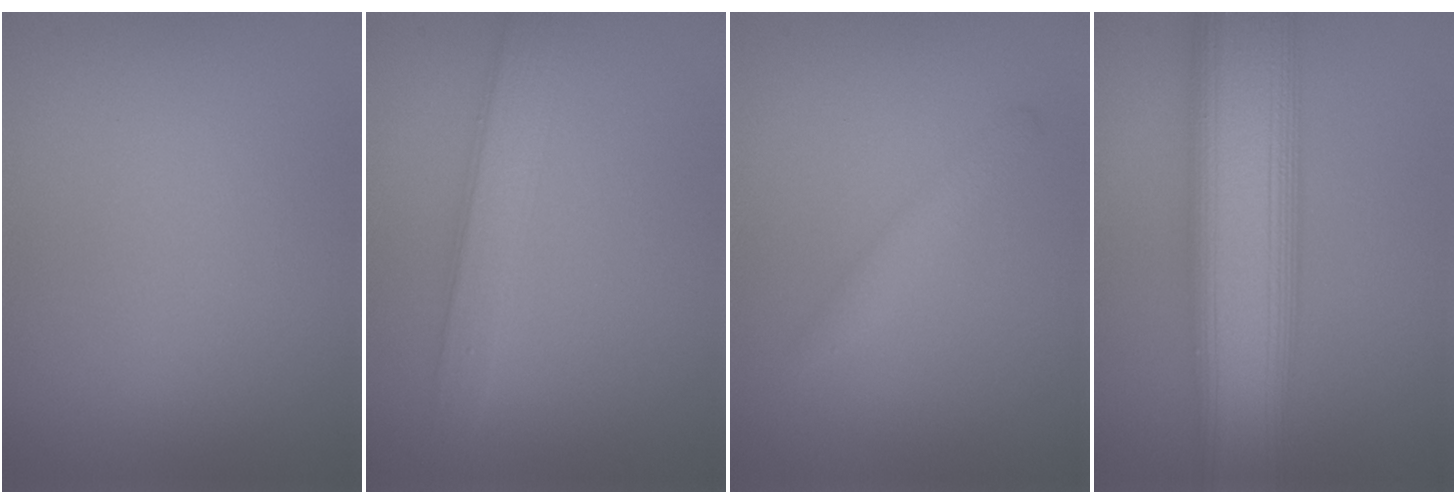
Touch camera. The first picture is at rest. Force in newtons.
{"total": 3.0, "press": 3.0, "slide": 0.0}
{"total": 1.4, "press": 1.4, "slide": 0.0}
{"total": 12.0, "press": 12.0, "slide": 0.2}